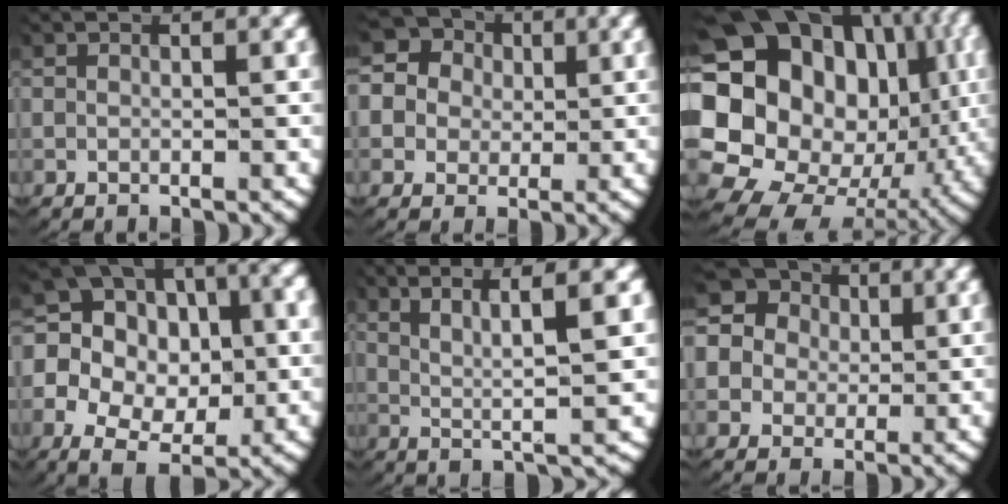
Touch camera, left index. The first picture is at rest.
{"total": 12.1, "force": [3.6, 10.2, 5.3], "torque": [-0.128, 0.003, 0.041]}
{"total": 22.7, "force": [0.1, 18.8, 12.7], "torque": [-0.292, -0.056, -0.001]}
{"total": 12.3, "force": [0.2, 10.0, 7.1], "torque": [-0.147, -0.028, -0.001]}
{"total": 6.0, "force": [3.1, 1.0, 5.1], "torque": [-0.077, 0.010, 0.052]}
{"total": 13.3, "force": [3.8, 11.5, 5.6], "torque": [-0.143, -0.001, 0.041]}